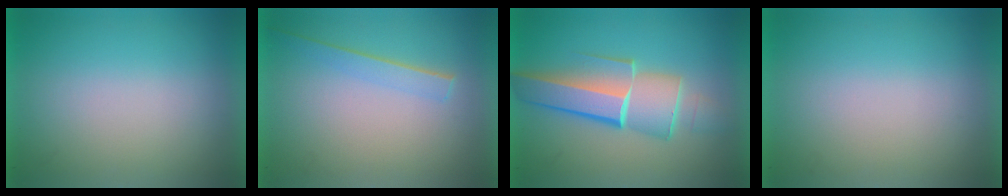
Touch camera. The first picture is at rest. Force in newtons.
{"total": 1.4}
{"total": 5.7}
{"total": 0.0}